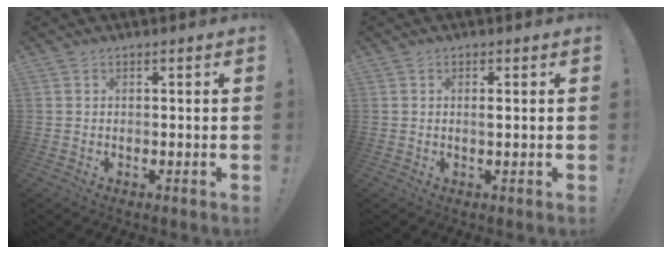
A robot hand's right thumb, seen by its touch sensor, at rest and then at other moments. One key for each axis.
{"total": 1.2, "fx": 0.2, "fy": 0.0, "fz": 1.1, "tx": -0.012, "ty": -0.007, "tz": 0.001}